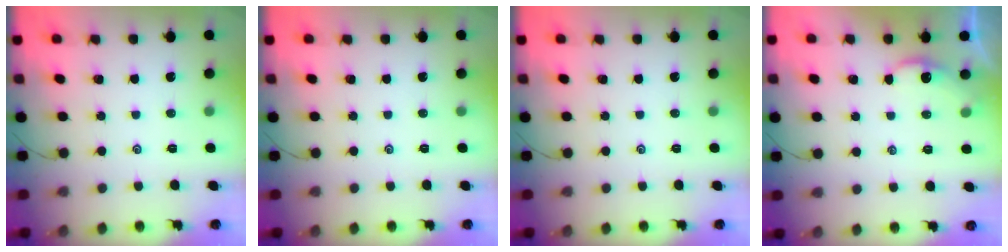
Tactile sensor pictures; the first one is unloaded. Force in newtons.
{"total": 0.0}
{"total": 0.0}
{"total": 1.6, "press": 1.5, "slide": 0.2}